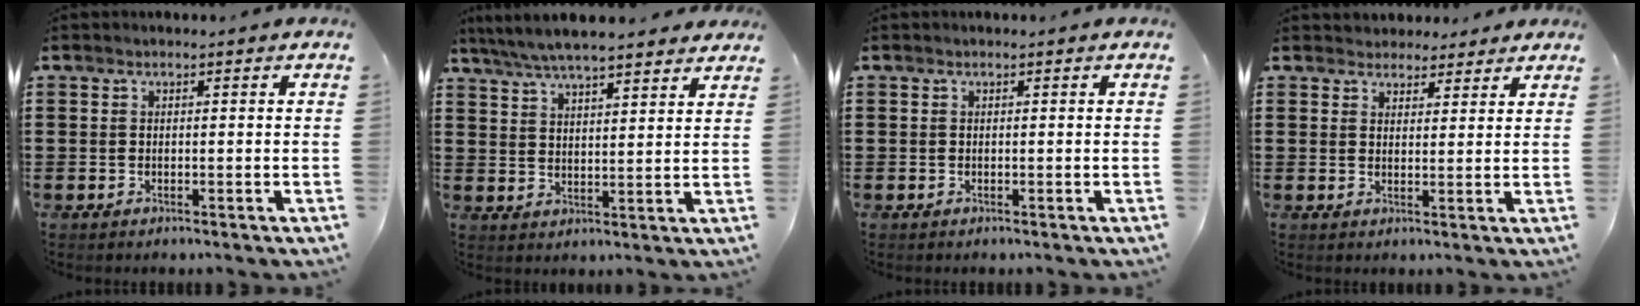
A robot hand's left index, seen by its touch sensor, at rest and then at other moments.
{"total": 5.5, "force": [5.1, 0.5, 2.0], "torque": [-0.057, -0.016, 0.090]}
{"total": 0.0}
{"total": 2.9, "force": [2.6, 1.3, -0.2], "torque": [-0.007, 0.003, 0.050]}